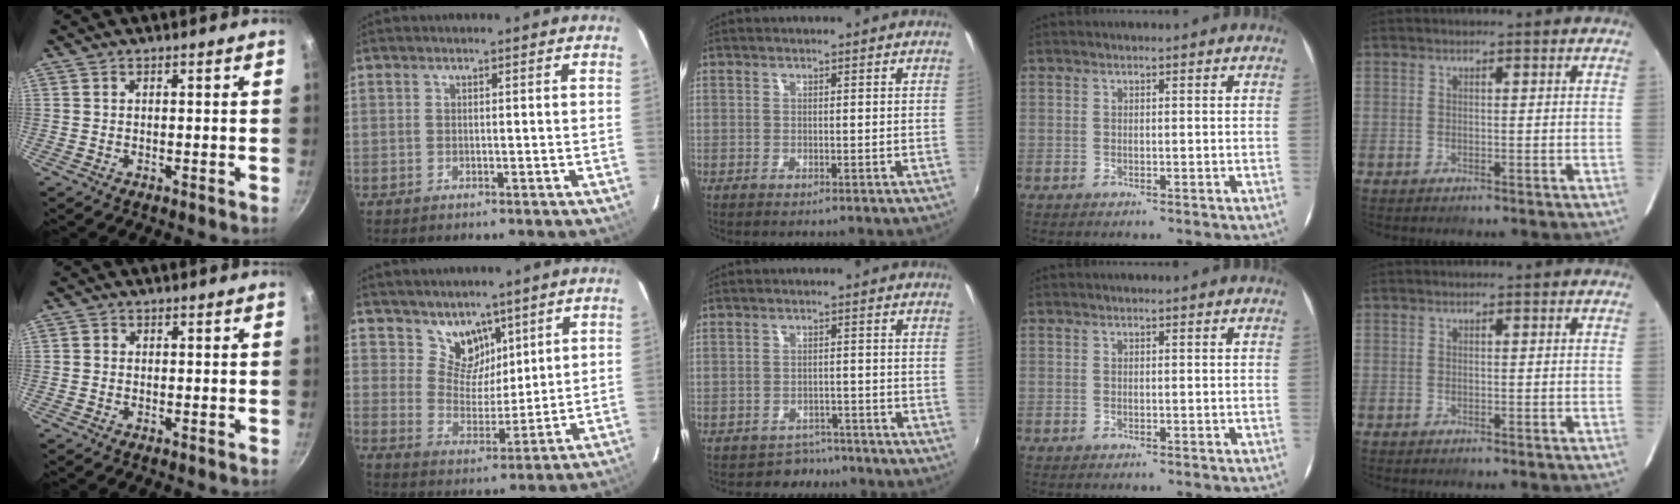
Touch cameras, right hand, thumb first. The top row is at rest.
{"thumb": {"total": 0.9, "force": [-0.2, 0.9, 0.3], "torque": [-0.003, 0.003, -0.006]}, "index": {"total": 7.1, "force": [5.2, 4.7, 1.6], "torque": [-0.014, -0.005, 0.099]}, "middle": {"total": 4.7, "force": [-3.8, 2.7, -0.2], "torque": [0.000, 0.006, -0.057]}}